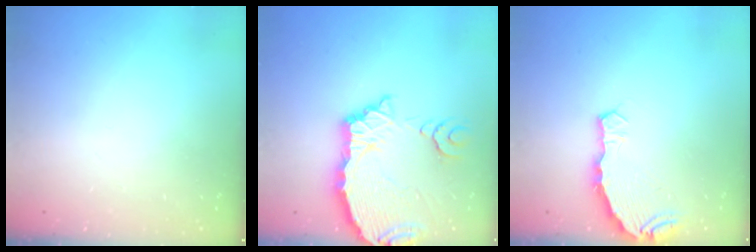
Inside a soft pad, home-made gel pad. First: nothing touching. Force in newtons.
{"total": 10.7, "press": 10.6, "slide": 1.3}
{"total": 7.8, "press": 6.6, "slide": 4.2}